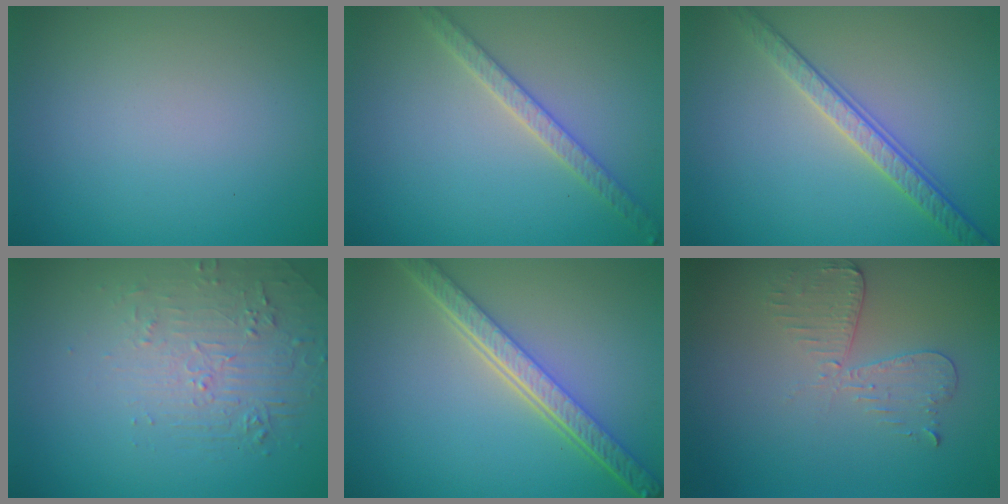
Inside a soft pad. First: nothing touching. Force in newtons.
{"total": 2.9, "press": 2.8, "slide": 0.6}
{"total": 3.6, "press": 3.3, "slide": 1.4}
{"total": 2.2, "press": 1.3, "slide": 1.8}
{"total": 5.7, "press": 4.4, "slide": 3.7}
{"total": 2.9, "press": 2.5, "slide": 1.5}